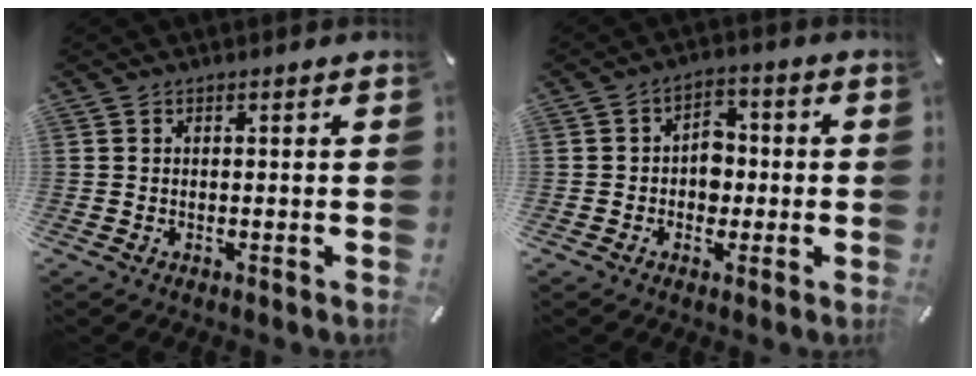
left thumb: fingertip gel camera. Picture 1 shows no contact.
{"total": 5.7, "force": [-0.9, 4.9, 2.8], "torque": [-0.032, 0.008, -0.022]}